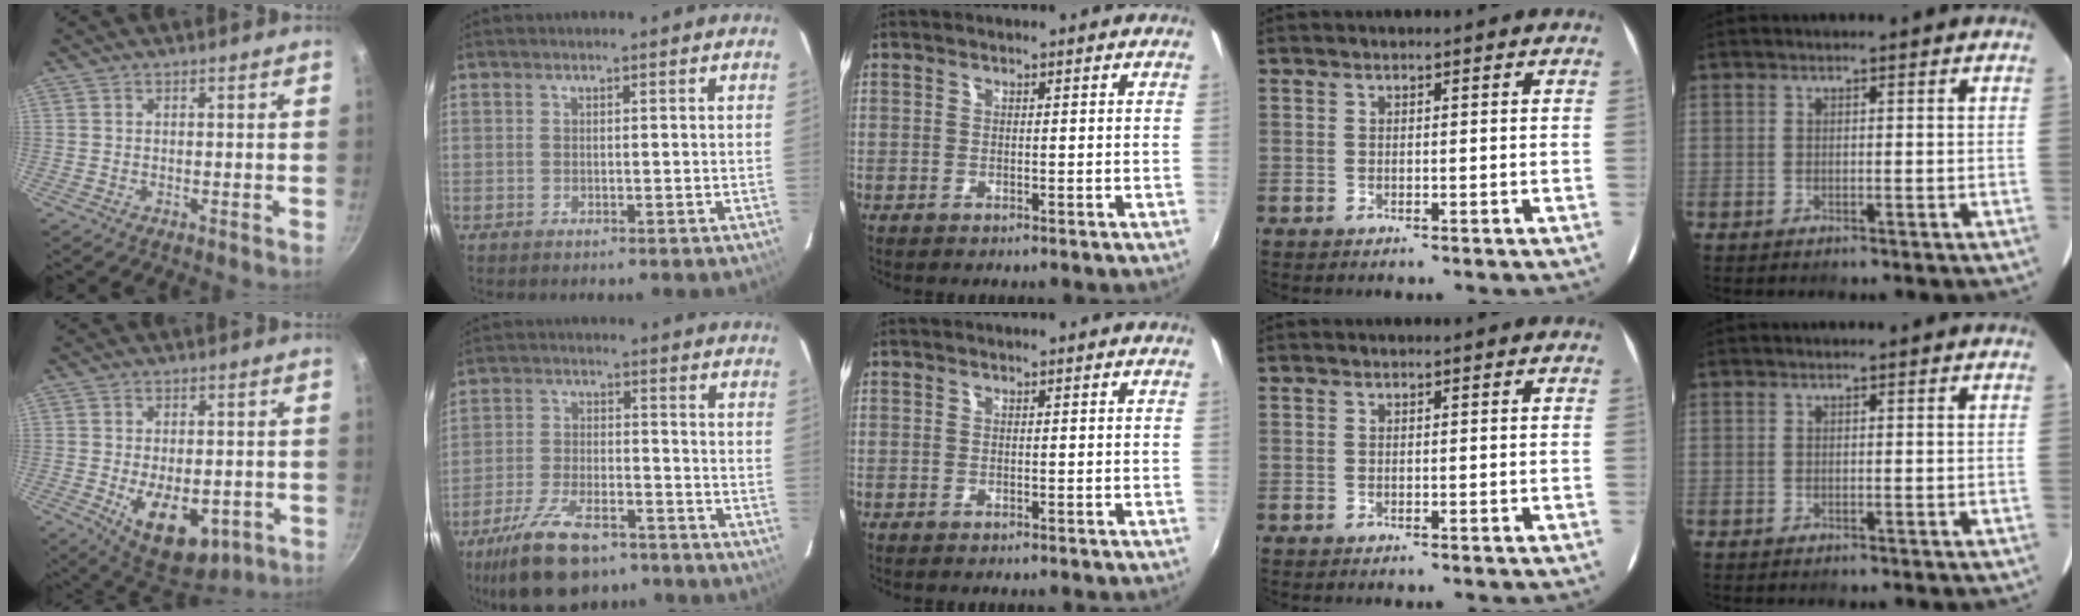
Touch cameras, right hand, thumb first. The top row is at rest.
{"thumb": {"total": 13.7, "force": [-3.8, 7.7, 10.6], "torque": [-0.121, -0.004, -0.038]}, "index": {"total": 15.1, "force": [-10.7, 6.5, 8.5], "torque": [-0.185, -0.019, -0.183]}}